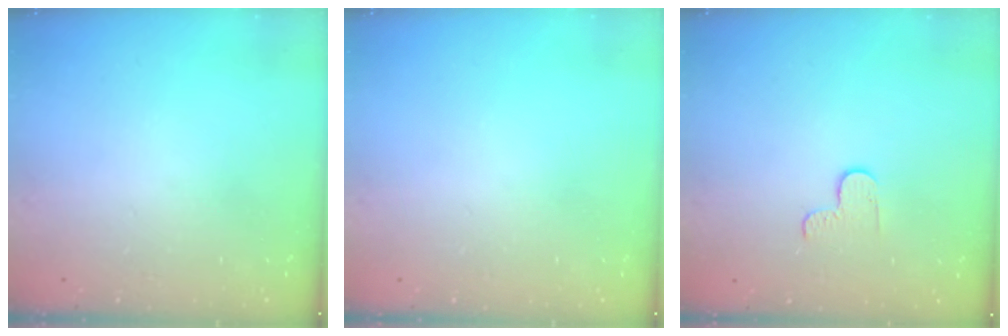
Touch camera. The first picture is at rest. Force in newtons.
{"total": 0.0}
{"total": 3.3, "press": 3.3, "slide": 0.4}